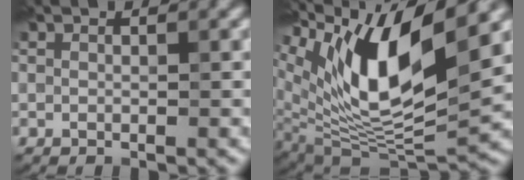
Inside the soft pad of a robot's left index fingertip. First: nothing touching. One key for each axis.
{"total": 13.3, "fx": 6.0, "fy": 4.2, "fz": 11.1, "tx": -0.212, "ty": 0.000, "tz": 0.114}